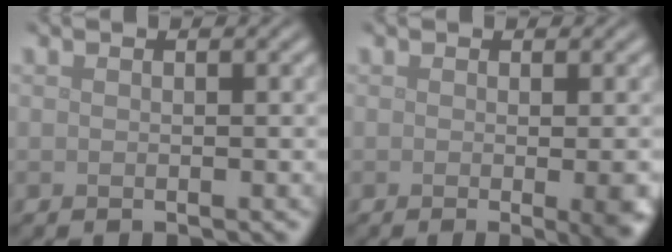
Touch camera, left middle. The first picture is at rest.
{"total": 4.0, "force": [-0.7, 1.2, 3.7], "torque": [-0.037, -0.007, -0.007]}